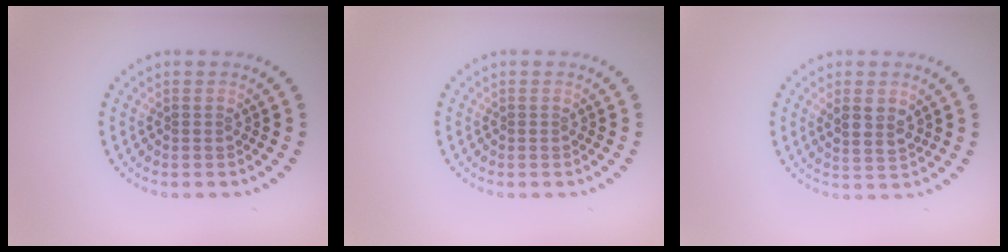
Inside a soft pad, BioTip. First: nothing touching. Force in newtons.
{"total": 0.0}
{"total": 2.2, "press": 2.1, "slide": 0.7}